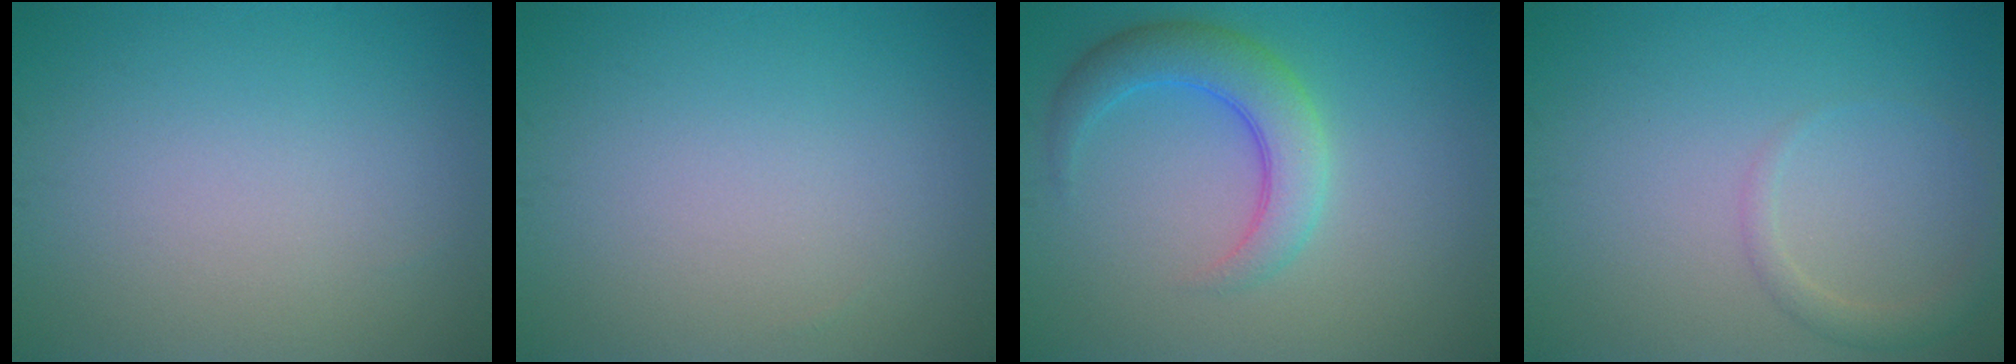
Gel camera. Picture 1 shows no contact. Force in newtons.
{"total": 0.0}
{"total": 4.6, "press": 4.6, "slide": 0.1}
{"total": 1.5, "press": 1.5, "slide": 0.1}